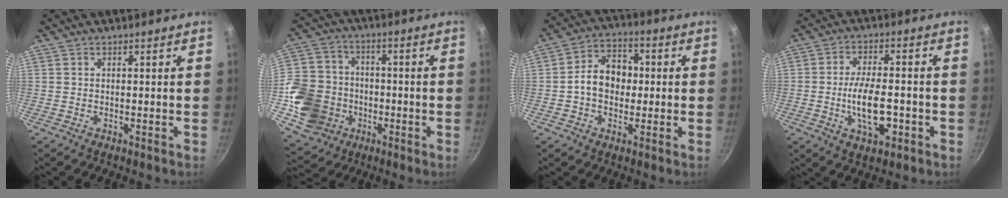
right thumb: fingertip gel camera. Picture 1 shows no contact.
{"total": 15.9, "force": [-3.8, 13.8, 6.9], "torque": [-0.119, 0.017, -0.064]}
{"total": 9.6, "force": [-0.3, 7.2, 6.3], "torque": [-0.081, 0.026, -0.016]}
{"total": 9.4, "force": [-2.1, 4.3, 8.1], "torque": [-0.136, 0.011, -0.033]}